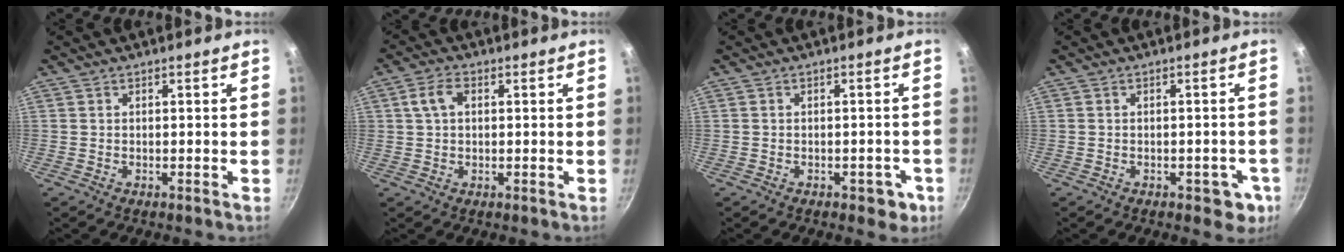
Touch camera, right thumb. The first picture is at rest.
{"total": 4.2, "force": [1.0, 2.7, 3.1], "torque": [-0.058, 0.010, 0.015]}
{"total": 4.0, "force": [-1.8, 2.5, 2.6], "torque": [-0.008, 0.022, -0.008]}
{"total": 4.8, "force": [-1.9, 3.0, 3.3], "torque": [-0.010, 0.020, -0.011]}